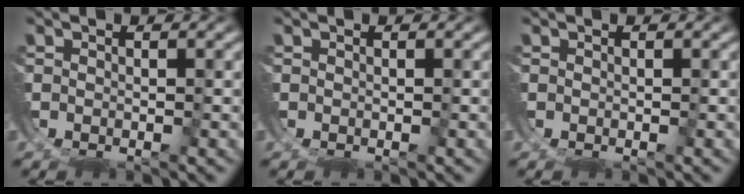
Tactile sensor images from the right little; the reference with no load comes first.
{"total": 0.0}
{"total": 0.0}